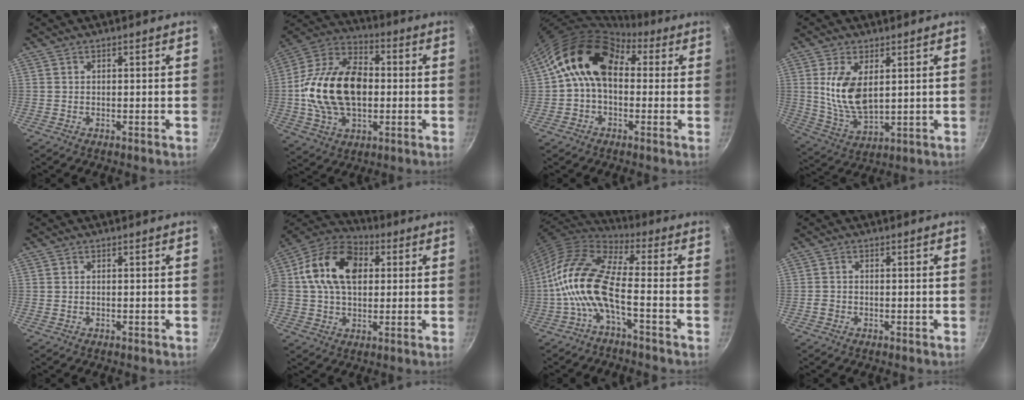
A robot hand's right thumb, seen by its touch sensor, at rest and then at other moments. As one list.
[{"total": 21.3, "force": [-0.5, 13.8, 16.3], "torque": [-0.272, 0.033, -0.017]}, {"total": 13.7, "force": [2.2, 9.6, 9.6], "torque": [-0.133, 0.025, 0.016]}, {"total": 11.1, "force": [2.5, 5.8, 9.1], "torque": [-0.171, -0.024, 0.058]}, {"total": 0.0}, {"total": 17.4, "force": [3.2, 11.9, 12.3], "torque": [-0.204, 0.023, 0.035]}, {"total": 14.0, "force": [-3.7, 5.3, 12.4], "torque": [-0.255, 0.042, -0.089]}, {"total": 1.3, "force": [-0.6, 1.1, 0.5], "torque": [-0.011, 0.004, -0.010]}]